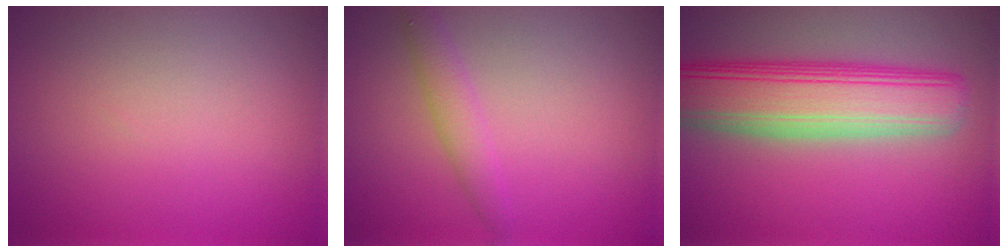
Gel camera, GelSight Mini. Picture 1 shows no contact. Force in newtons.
{"total": 2.1, "press": 2.1, "slide": 0.1}
{"total": 9.4, "press": 9.4, "slide": 0.6}